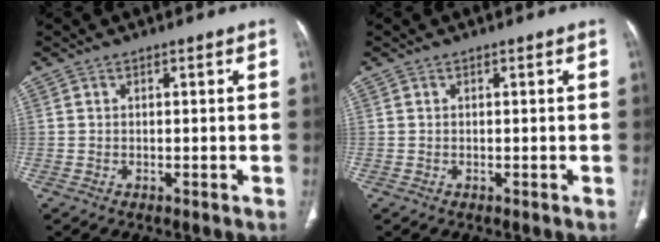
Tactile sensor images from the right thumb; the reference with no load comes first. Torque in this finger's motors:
{"motor_torque": [0.00, 0.00, -0.05, -0.05, 0.00]}